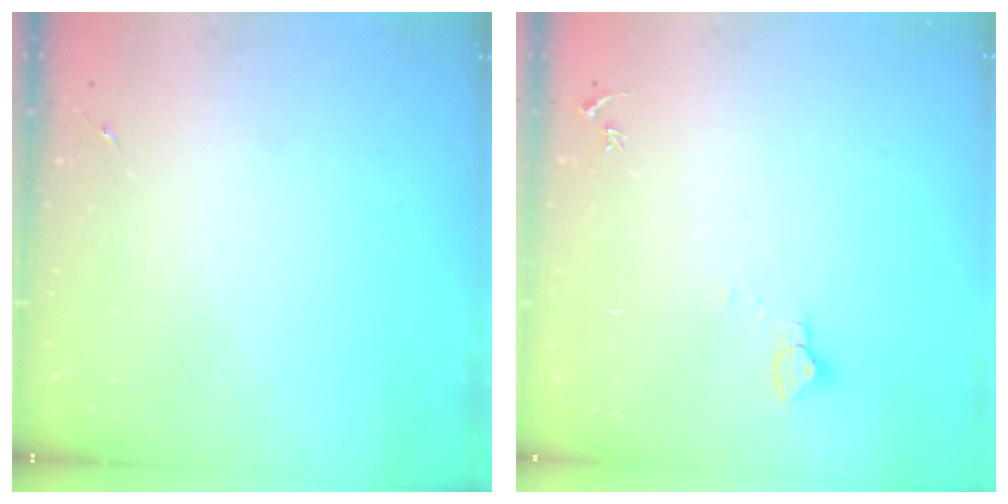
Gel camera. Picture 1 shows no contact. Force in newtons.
{"total": 2.7, "press": 2.7, "slide": 0.1}